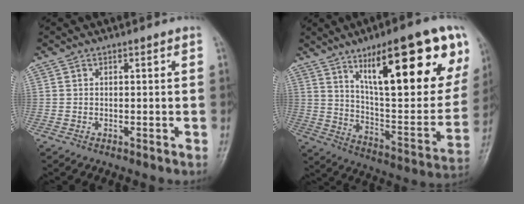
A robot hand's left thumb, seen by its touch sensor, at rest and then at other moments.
{"total": 29.5, "force": [13.9, 9.0, 24.5], "torque": [-0.320, -0.031, 0.224]}